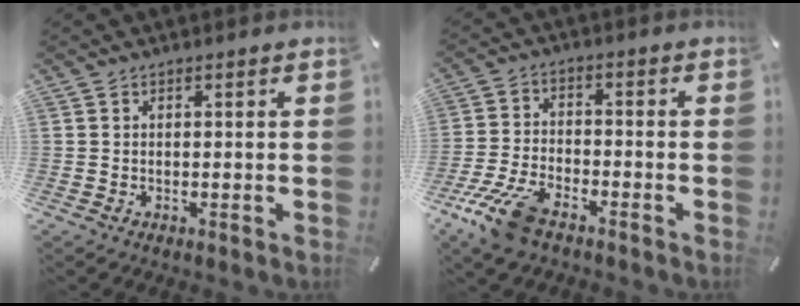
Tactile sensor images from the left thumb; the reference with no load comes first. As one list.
[{"total": 10.2, "force": [-7.0, 4.3, 6.1], "torque": [-0.134, 0.024, -0.134]}]